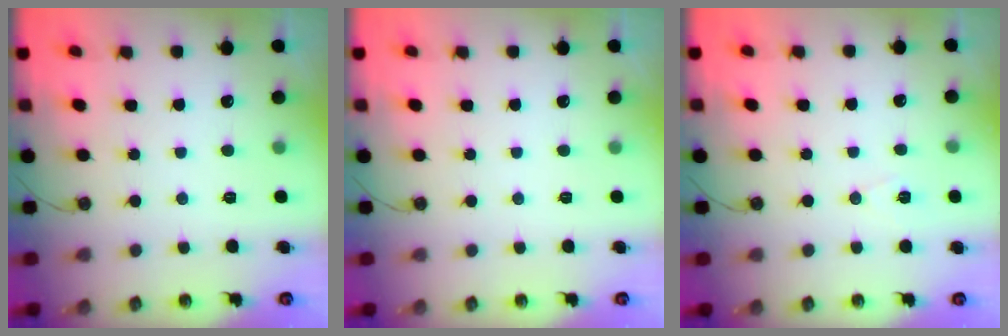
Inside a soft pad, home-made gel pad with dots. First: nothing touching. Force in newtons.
{"total": 0.0}
{"total": 6.4, "press": 4.5, "slide": 4.5}